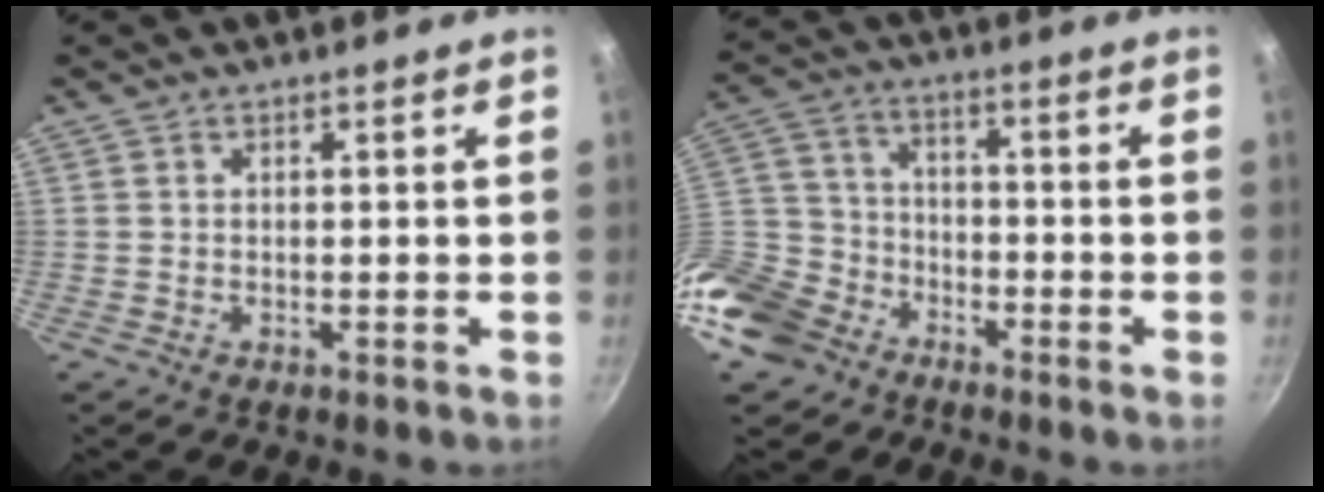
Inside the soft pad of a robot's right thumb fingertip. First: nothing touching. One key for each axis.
{"total": 14.8, "fx": -9.4, "fy": 10.1, "fz": 5.4, "tx": -0.122, "ty": 0.043, "tz": -0.186}